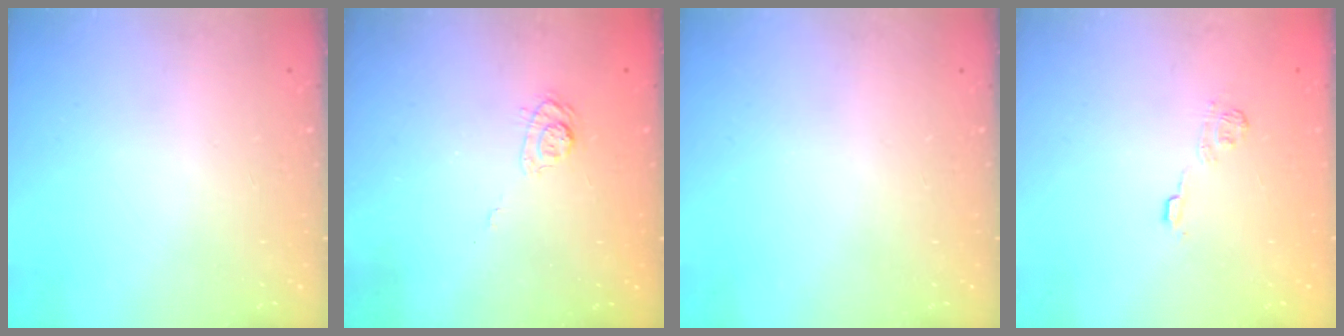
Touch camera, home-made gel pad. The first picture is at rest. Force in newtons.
{"total": 4.9, "press": 4.7, "slide": 1.6}
{"total": 0.0}
{"total": 8.7, "press": 8.6, "slide": 1.3}